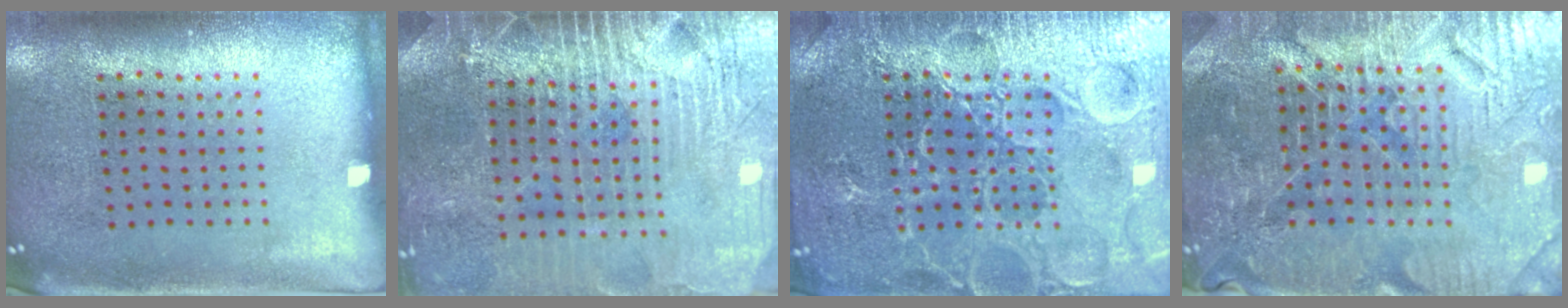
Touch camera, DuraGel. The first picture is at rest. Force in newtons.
{"total": 4.0, "press": 3.6, "slide": 1.8}
{"total": 7.4, "press": 7.3, "slide": 1.0}
{"total": 4.6, "press": 4.4, "slide": 1.3}